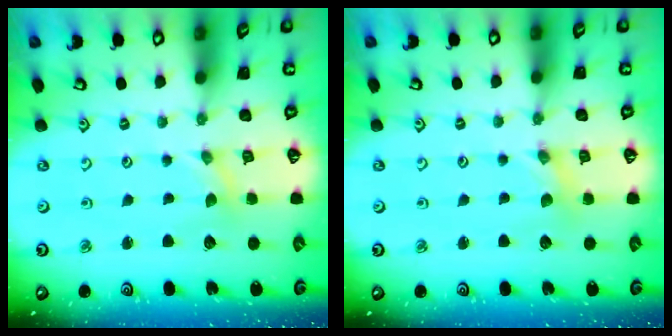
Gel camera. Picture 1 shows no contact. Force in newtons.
{"total": 0.8, "press": 0.8, "slide": 0.1}